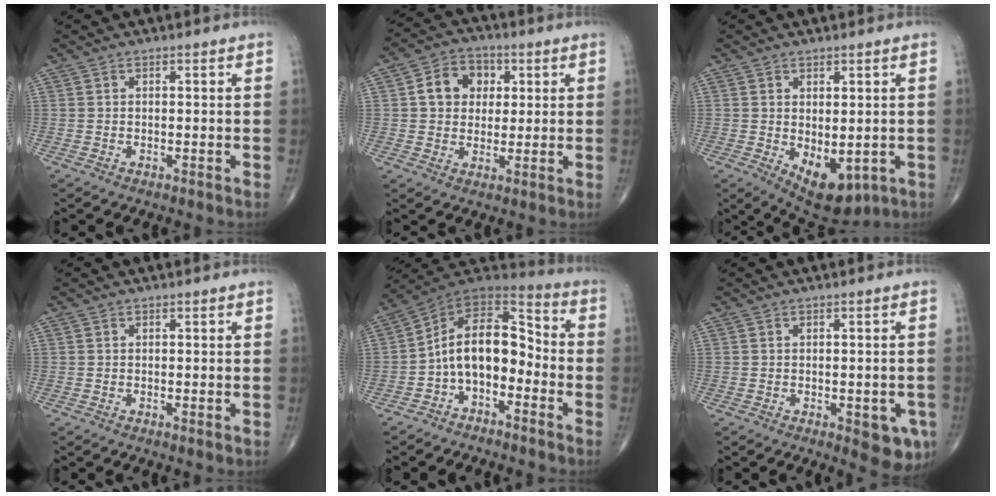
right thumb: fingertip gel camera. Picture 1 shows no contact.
{"total": 8.7, "force": [1.9, 7.1, 4.6], "torque": [-0.039, 0.004, 0.025]}
{"total": 9.2, "force": [-1.9, 4.9, 7.5], "torque": [-0.091, -0.008, -0.005]}
{"total": 0.0}
{"total": 13.1, "force": [-3.4, 8.0, 9.9], "torque": [-0.133, 0.082, -0.069]}
{"total": 6.4, "force": [-2.2, 2.8, 5.3], "torque": [-0.039, -0.005, -0.022]}